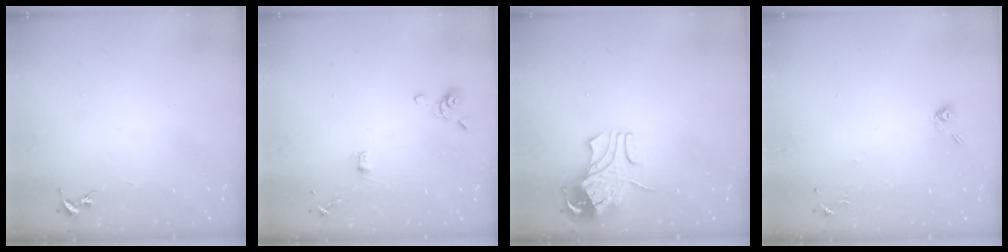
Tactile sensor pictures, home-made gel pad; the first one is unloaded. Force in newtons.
{"total": 4.4, "press": 4.0, "slide": 1.8}
{"total": 9.3, "press": 9.3, "slide": 1.2}
{"total": 6.5, "press": 6.4, "slide": 1.5}